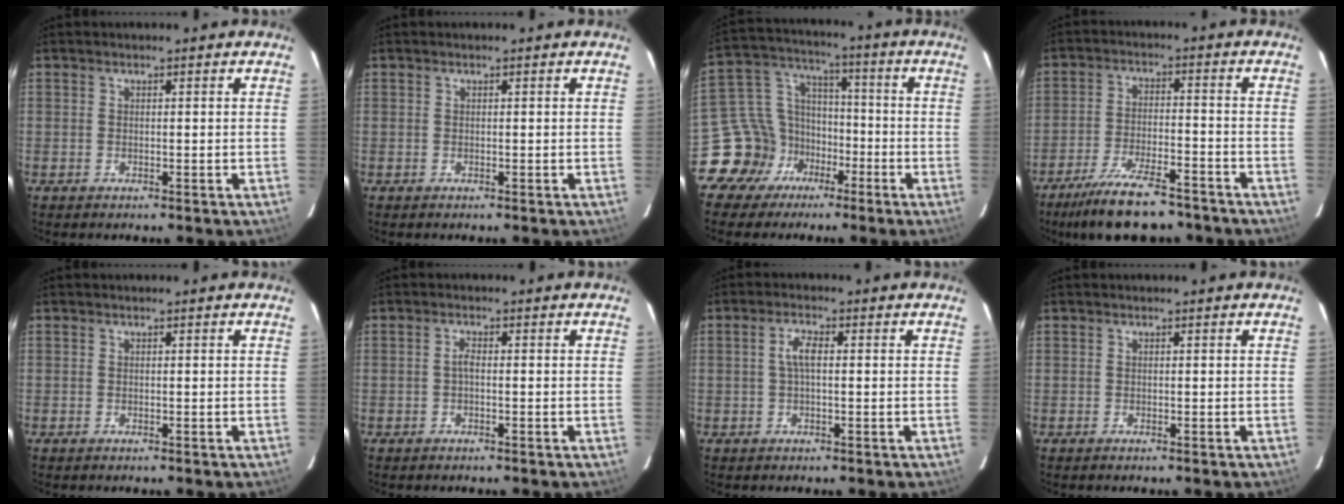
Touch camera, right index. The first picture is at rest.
{"total": 0.0}
{"total": 12.3, "force": [-6.8, 9.8, 2.8], "torque": [-0.073, 0.052, -0.112]}
{"total": 14.7, "force": [-12.0, 3.9, 7.5], "torque": [-0.161, -0.017, -0.194]}
{"total": 0.0}
{"total": 1.2, "force": [-0.3, 0.4, 1.1], "torque": [-0.021, 0.005, -0.007]}
{"total": 3.1, "force": [0.3, 1.0, 2.9], "torque": [-0.060, 0.007, 0.005]}
{"total": 0.0}